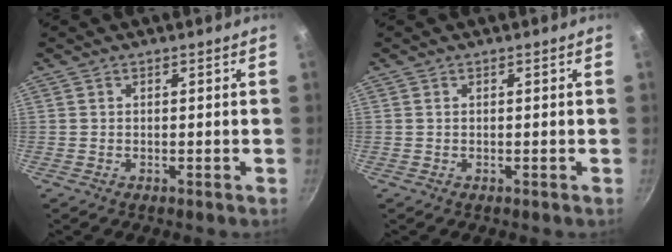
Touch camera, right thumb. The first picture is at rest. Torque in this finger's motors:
{"motor_torque": [-0.29, 0.32, 0.31, -0.12, 0.01]}